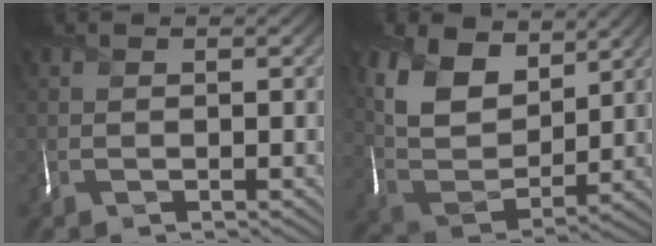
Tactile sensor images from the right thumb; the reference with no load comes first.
{"total": 11.2, "force": [6.1, 6.4, 7.0], "torque": [-0.171, 0.009, 0.110]}